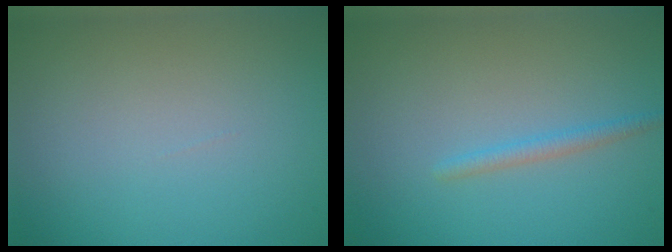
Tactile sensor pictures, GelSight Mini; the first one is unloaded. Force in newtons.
{"total": 1.4, "press": 1.4, "slide": 0.0}